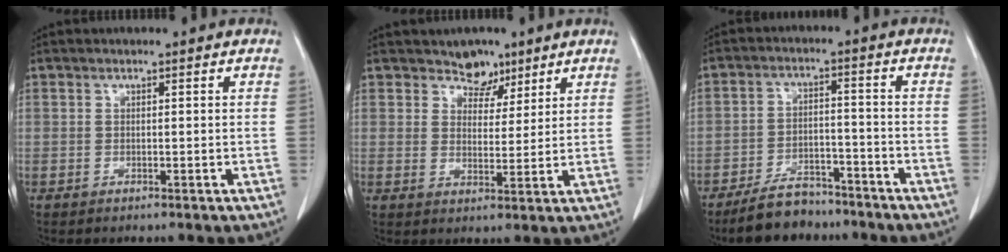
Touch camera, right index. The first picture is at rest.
{"total": 5.6, "force": [4.0, 3.8, 1.1], "torque": [-0.010, 0.000, 0.070]}
{"total": 9.3, "force": [-7.8, 3.9, 3.3], "torque": [-0.062, 0.002, -0.133]}